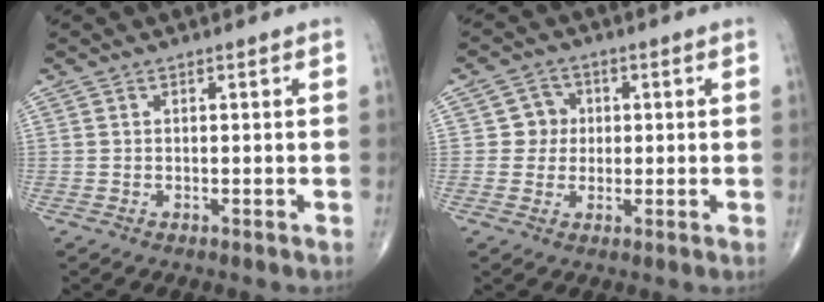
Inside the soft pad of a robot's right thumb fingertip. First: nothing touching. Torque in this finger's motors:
{"motor_torque": [-0.60, -0.09, -0.25, 0.16, 0.02]}